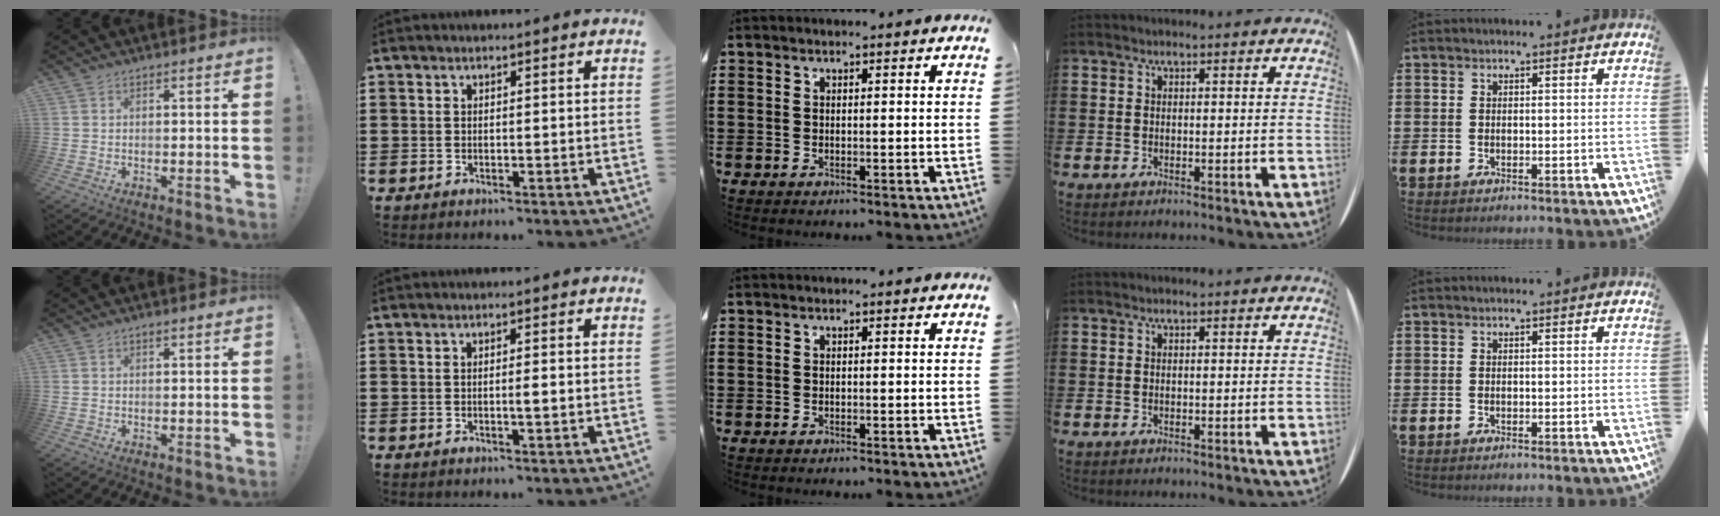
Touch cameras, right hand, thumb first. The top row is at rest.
{"thumb": {"total": 0.7, "force": [0.5, 0.3, 0.3], "torque": [-0.007, 0.001, 0.009]}, "index": {"total": 1.4, "force": [-0.2, 0.0, 1.4], "torque": [-0.022, -0.003, -0.004]}}